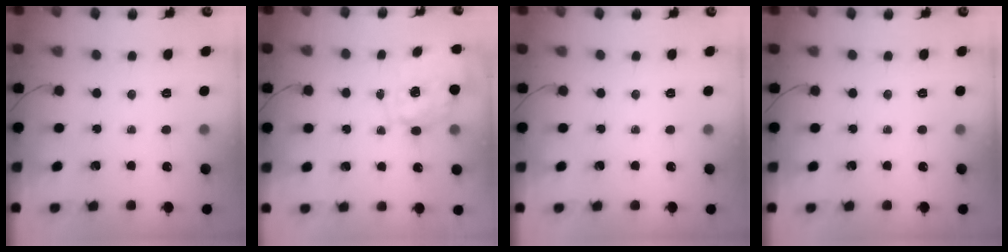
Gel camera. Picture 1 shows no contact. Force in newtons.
{"total": 2.8, "press": 2.7, "slide": 0.9}
{"total": 0.0}
{"total": 0.0}